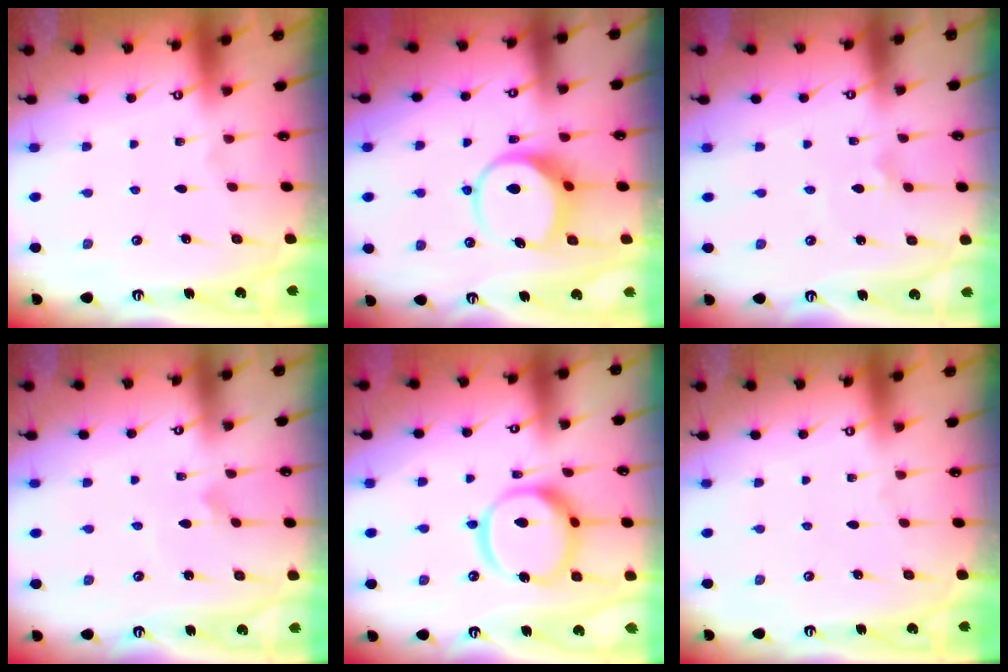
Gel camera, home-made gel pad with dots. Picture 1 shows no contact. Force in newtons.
{"total": 8.0, "press": 8.0, "slide": 1.0}
{"total": 1.7, "press": 1.7, "slide": 0.4}
{"total": 2.4, "press": 2.4, "slide": 0.1}
{"total": 15.6, "press": 15.5, "slide": 1.8}
{"total": 0.0}